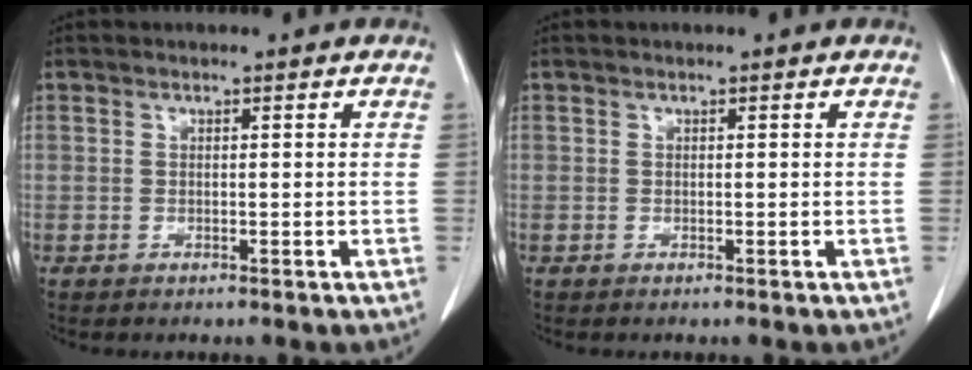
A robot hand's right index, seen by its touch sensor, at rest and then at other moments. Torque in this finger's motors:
{"motor_torque": [0.00, 0.00, 0.00, 0.00]}